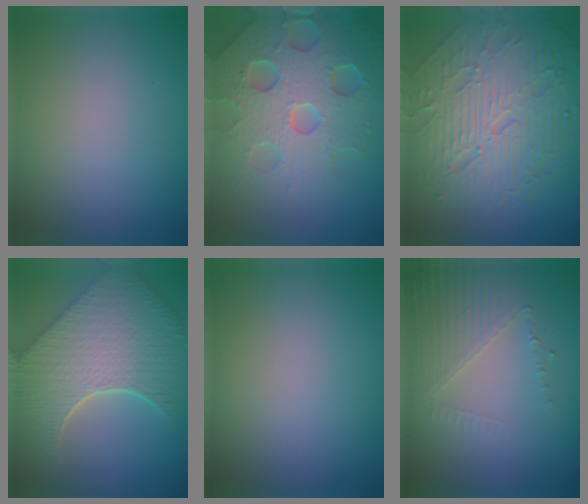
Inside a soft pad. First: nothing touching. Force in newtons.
{"total": 7.3, "press": 7.2, "slide": 1.6}
{"total": 9.8, "press": 6.5, "slide": 7.3}
{"total": 9.8, "press": 7.1, "slide": 6.7}
{"total": 0.0}
{"total": 4.9, "press": 2.9, "slide": 3.9}